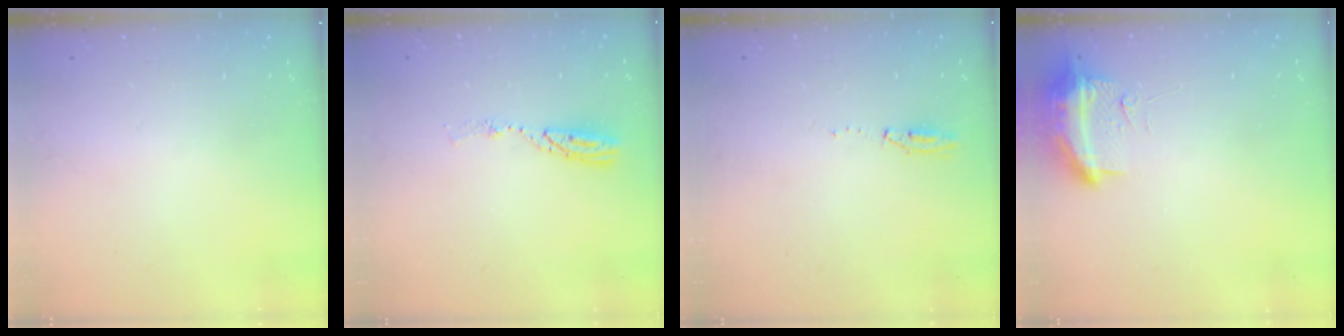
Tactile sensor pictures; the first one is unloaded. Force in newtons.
{"total": 5.2, "press": 5.2, "slide": 0.3}
{"total": 5.0, "press": 3.7, "slide": 3.3}
{"total": 10.0, "press": 9.9, "slide": 1.7}